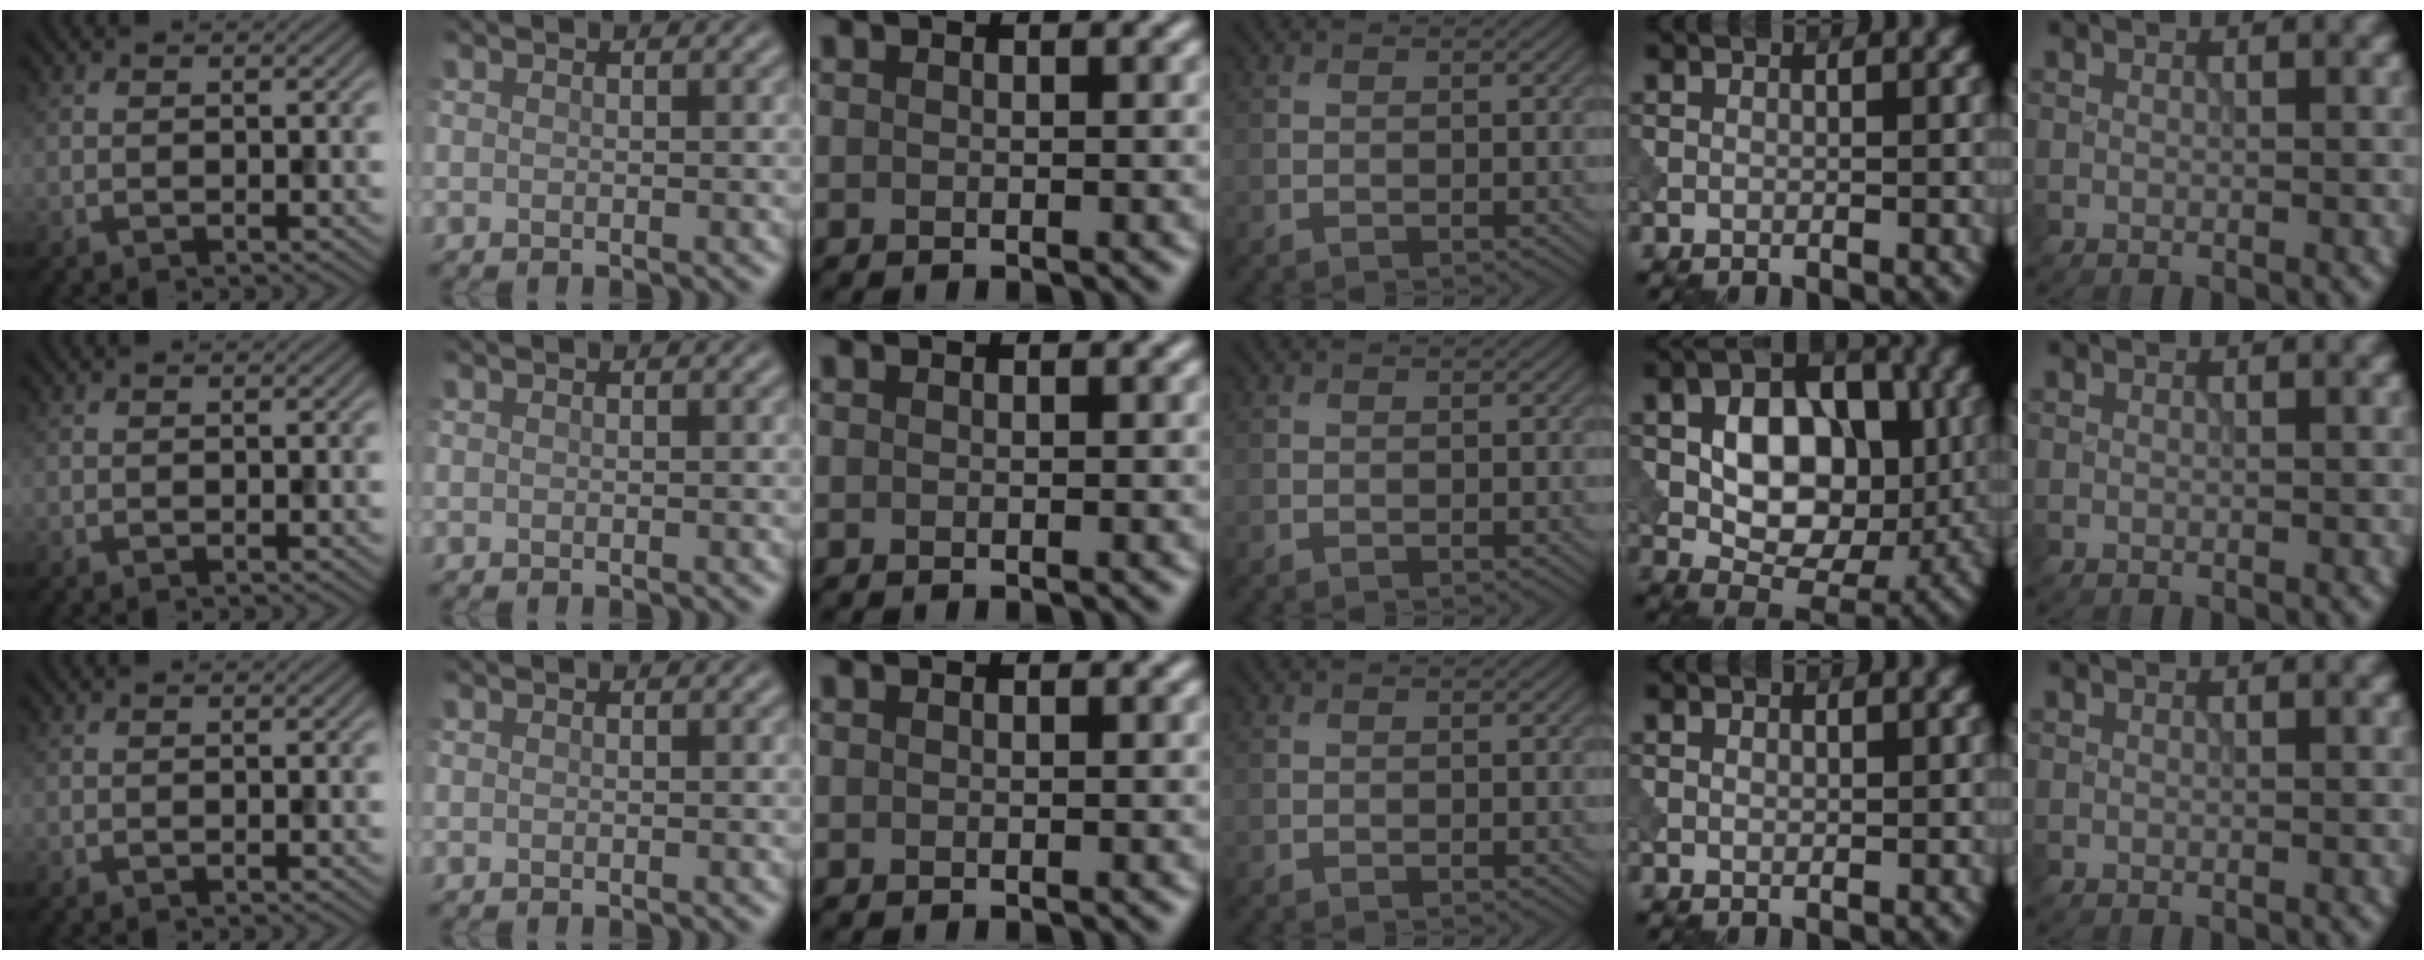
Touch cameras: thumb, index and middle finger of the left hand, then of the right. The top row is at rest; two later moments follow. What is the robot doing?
{"motion": "press", "object": "tv remote"}